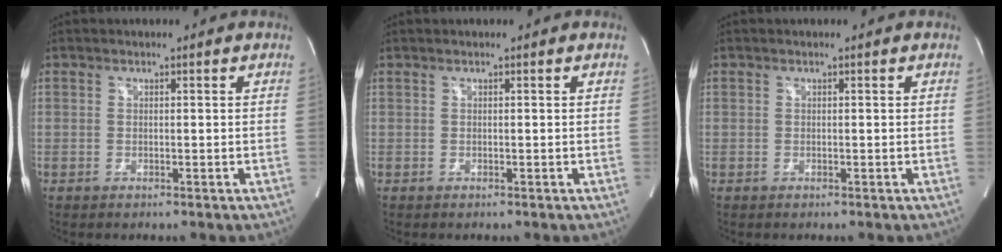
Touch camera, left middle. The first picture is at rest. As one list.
[{"total": 0.0}, {"total": 0.0}]